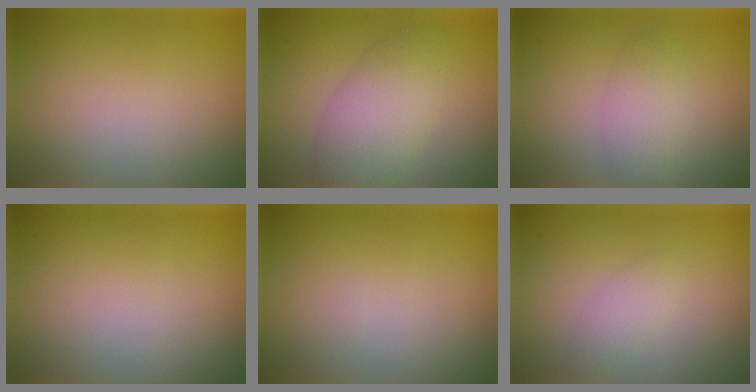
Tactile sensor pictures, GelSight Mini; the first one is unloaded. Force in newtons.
{"total": 4.7, "press": 4.7, "slide": 0.1}
{"total": 2.7, "press": 2.7, "slide": 0.1}
{"total": 0.0}
{"total": 0.0}
{"total": 1.5, "press": 1.5, "slide": 0.0}